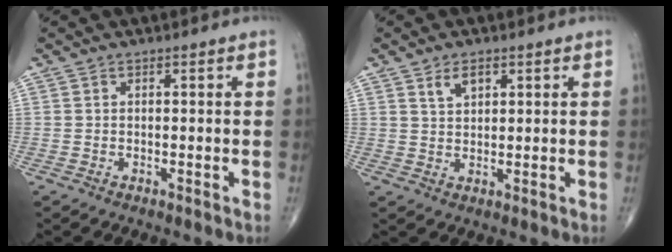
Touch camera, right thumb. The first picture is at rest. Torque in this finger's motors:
{"motor_torque": [-0.41, 0.39, 0.04, 0.22, 0.10]}